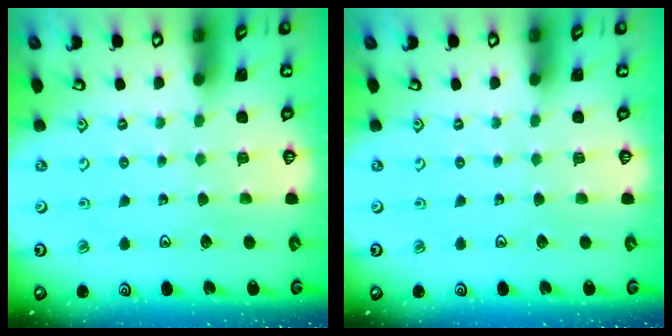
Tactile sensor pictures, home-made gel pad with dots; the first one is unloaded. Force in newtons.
{"total": 0.0}